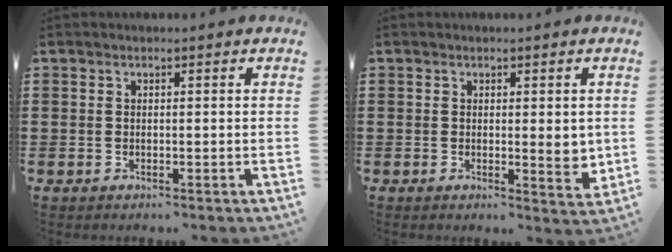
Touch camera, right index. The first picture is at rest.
{"total": 4.0, "force": [0.2, 1.2, 3.9], "torque": [-0.052, -0.005, 0.000]}